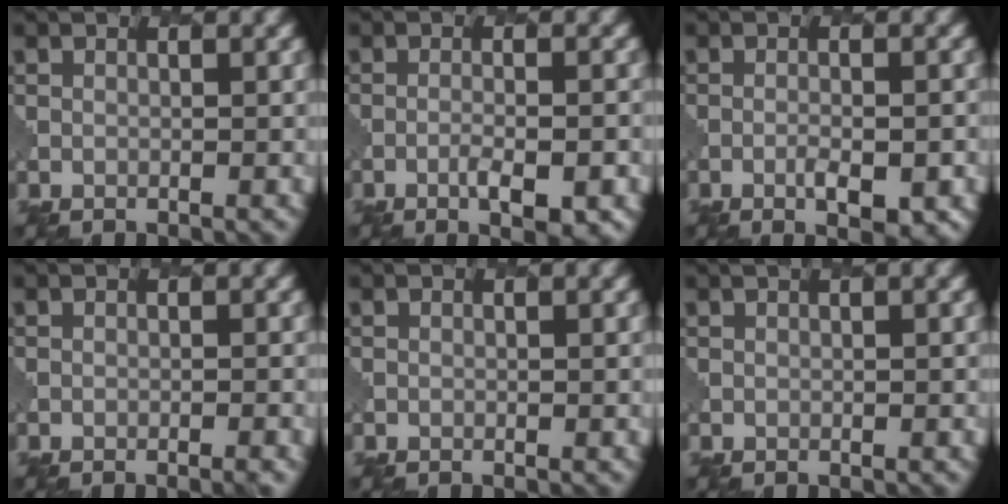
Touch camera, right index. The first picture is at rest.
{"total": 3.4, "force": [-1.4, 0.8, 2.9], "torque": [-0.051, -0.001, -0.020]}
{"total": 3.0, "force": [-1.2, 0.9, 2.7], "torque": [-0.049, -0.005, -0.012]}
{"total": 1.1, "force": [-0.7, 0.2, 0.9], "torque": [-0.004, 0.002, -0.011]}
{"total": 0.0}
{"total": 1.1, "force": [0.5, 0.3, 0.9], "torque": [-0.010, -0.003, 0.008]}